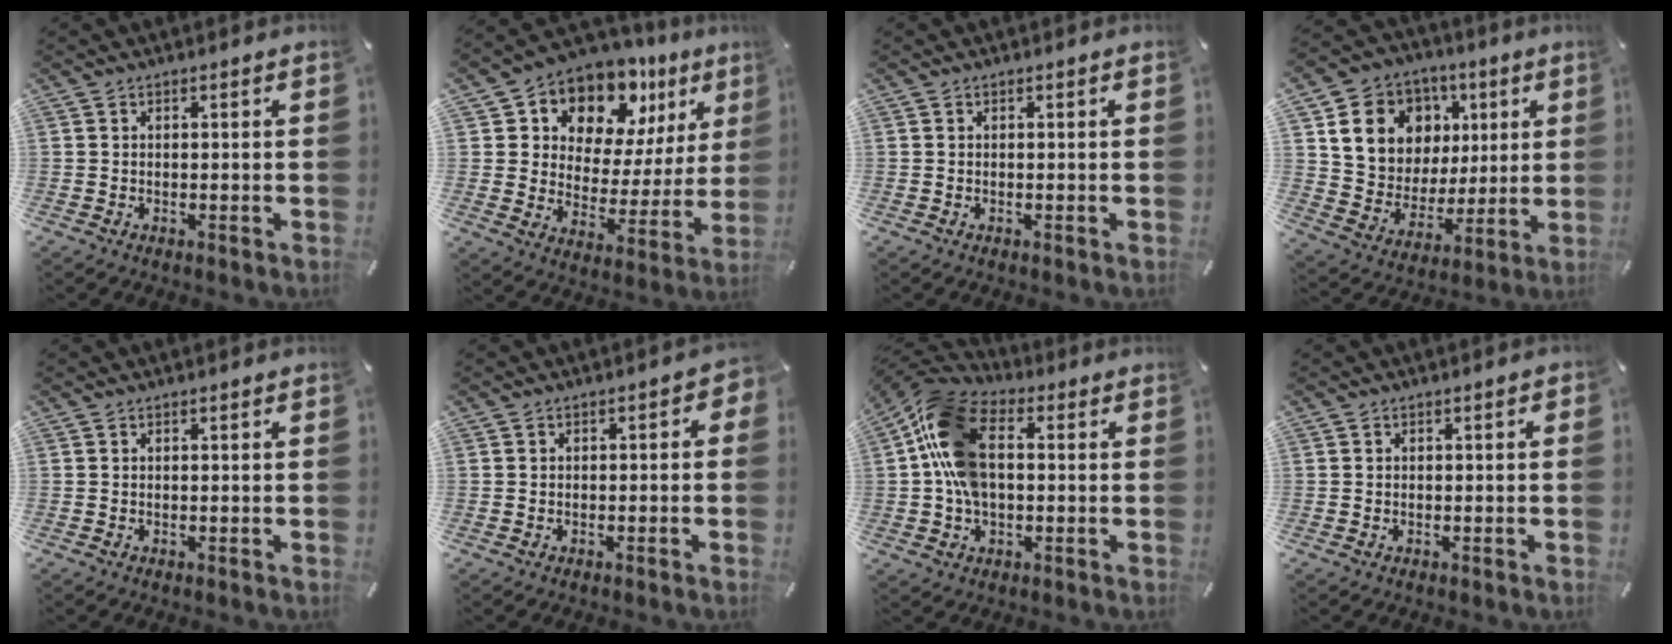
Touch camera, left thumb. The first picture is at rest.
{"total": 12.6, "force": [9.9, 7.2, 3.0], "torque": [-0.056, -0.094, 0.178]}
{"total": 0.0}
{"total": 15.4, "force": [5.8, 13.3, 5.1], "torque": [-0.083, -0.024, 0.122]}
{"total": 0.0}
{"total": 2.2, "force": [-1.1, 1.4, 1.2], "torque": [-0.014, 0.005, -0.025]}
{"total": 15.0, "force": [0.7, 10.2, 11.0], "torque": [-0.252, 0.009, 0.012]}
{"total": 0.9, "force": [-0.3, 0.7, 0.5], "torque": [-0.009, 0.002, -0.007]}